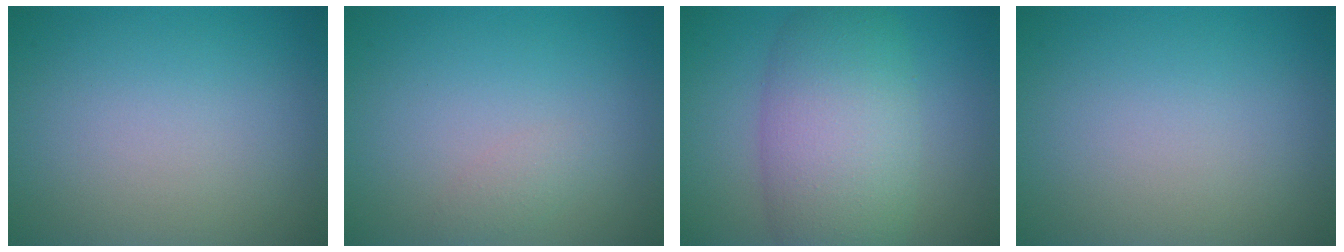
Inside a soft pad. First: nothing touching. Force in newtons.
{"total": 1.0, "press": 1.0, "slide": 0.0}
{"total": 8.3, "press": 8.3, "slide": 0.4}
{"total": 0.0}